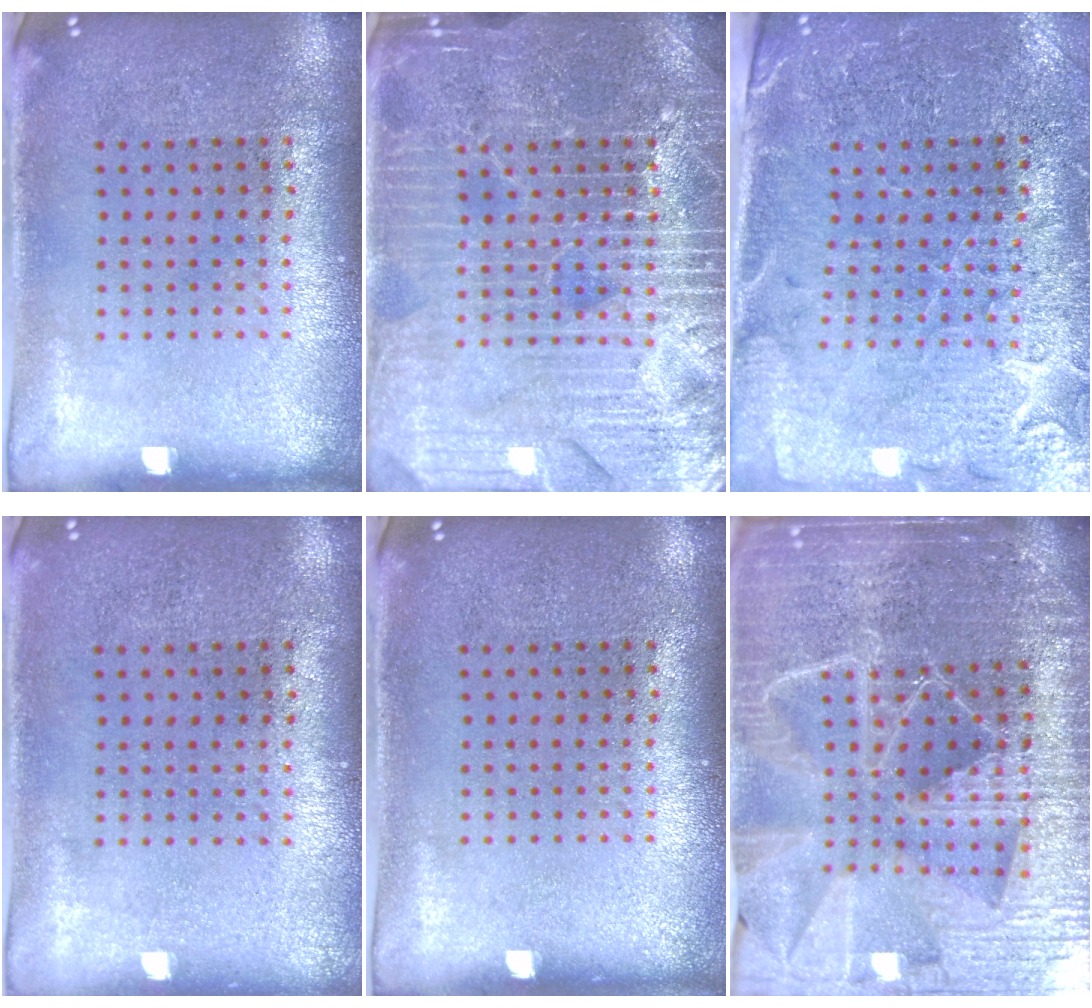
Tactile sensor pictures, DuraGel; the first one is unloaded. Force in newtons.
{"total": 5.1, "press": 5.0, "slide": 0.6}
{"total": 3.3, "press": 3.2, "slide": 0.9}
{"total": 0.0}
{"total": 0.0}
{"total": 6.4, "press": 5.6, "slide": 3.3}